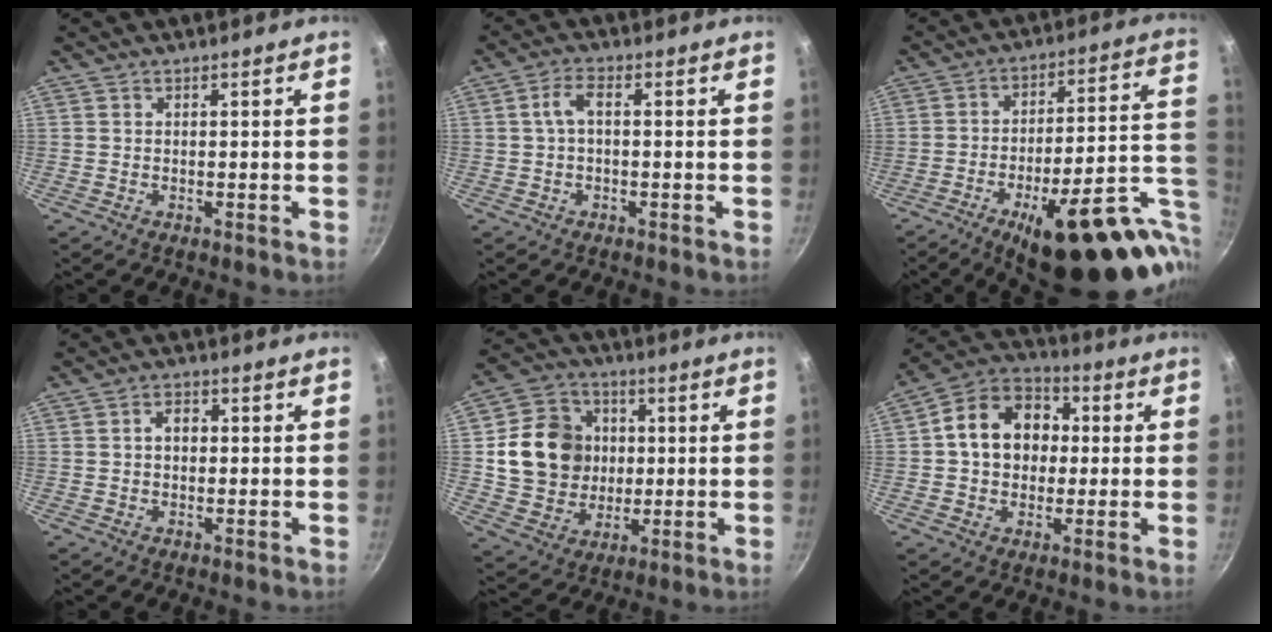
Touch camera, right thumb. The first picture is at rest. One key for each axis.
{"total": 3.6, "fx": -0.1, "fy": 1.7, "fz": 3.2, "tx": -0.069, "ty": 0.018, "tz": -0.003}
{"total": 28.1, "fx": -10.1, "fy": 10.3, "fz": 24.0, "tx": -0.288, "ty": 0.030, "tz": -0.133}
{"total": 3.0, "fx": 0.2, "fy": 2.2, "fz": 2.0, "tx": -0.017, "ty": 0.010, "tz": 0.000}
{"total": 15.7, "fx": 1.6, "fy": 13.7, "fz": 7.5, "tx": -0.104, "ty": 0.009, "tz": 0.030}
{"total": 14.0, "fx": 1.4, "fy": 11.1, "fz": 8.4, "tx": -0.106, "ty": 0.028, "tz": 0.004}